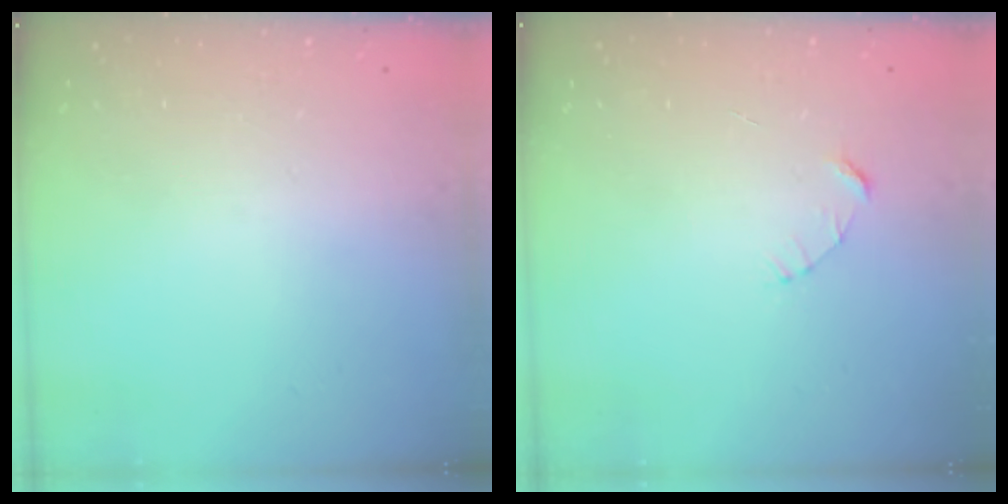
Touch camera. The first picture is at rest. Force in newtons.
{"total": 2.4, "press": 2.4, "slide": 0.2}